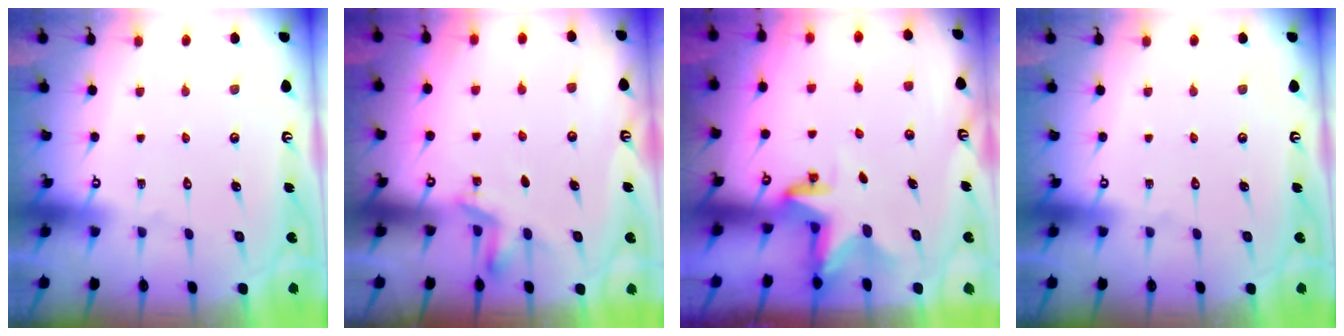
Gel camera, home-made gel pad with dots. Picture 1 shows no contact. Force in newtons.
{"total": 4.7, "press": 4.5, "slide": 1.4}
{"total": 2.9, "press": 2.9, "slide": 0.2}
{"total": 0.0}